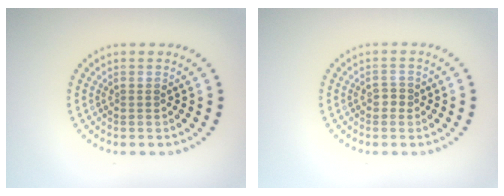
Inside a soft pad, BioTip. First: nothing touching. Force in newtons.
{"total": 1.1, "press": 1.0, "slide": 0.4}